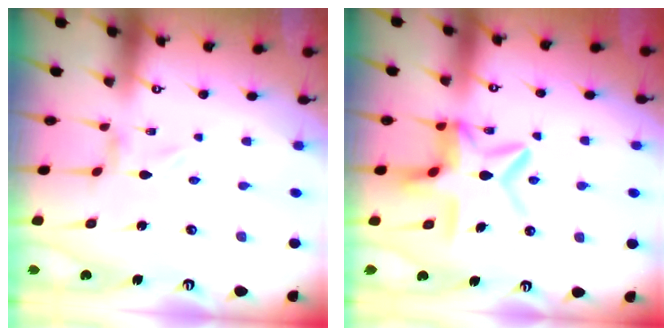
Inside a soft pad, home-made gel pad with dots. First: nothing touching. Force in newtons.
{"total": 12.4, "press": 12.3, "slide": 1.5}